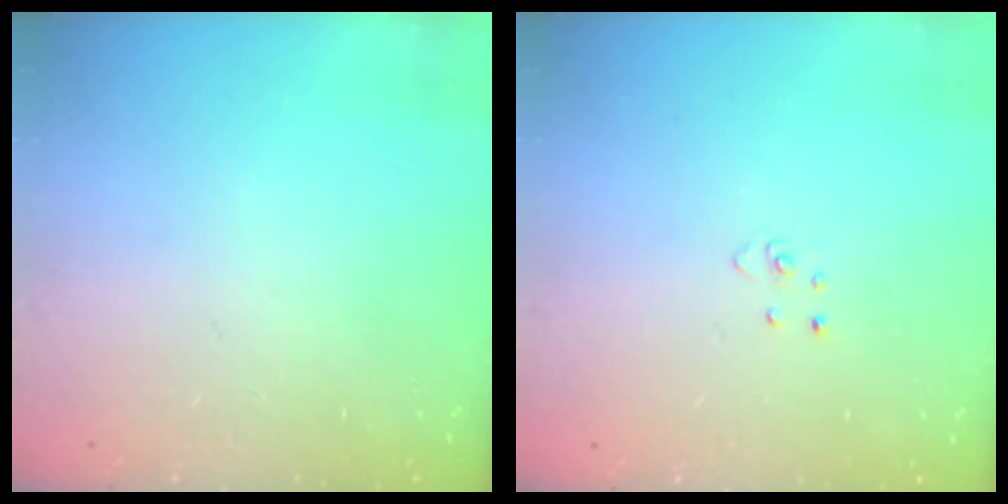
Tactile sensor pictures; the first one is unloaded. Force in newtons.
{"total": 2.9, "press": 2.9, "slide": 0.2}